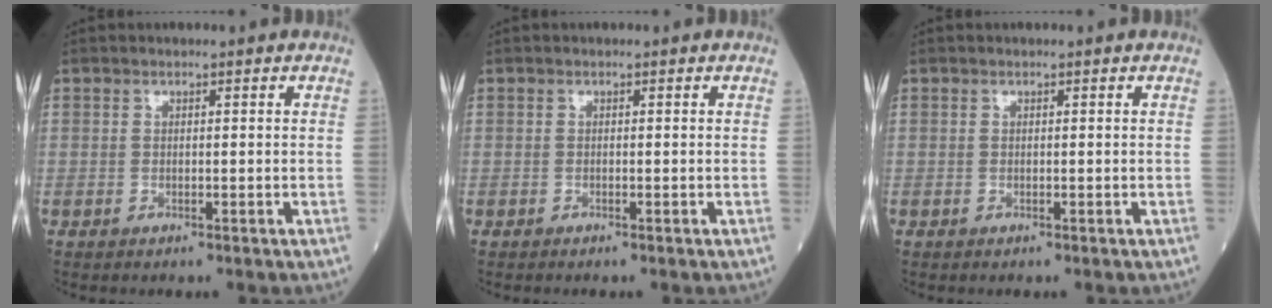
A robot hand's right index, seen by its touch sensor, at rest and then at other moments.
{"total": 0.0}
{"total": 0.0}